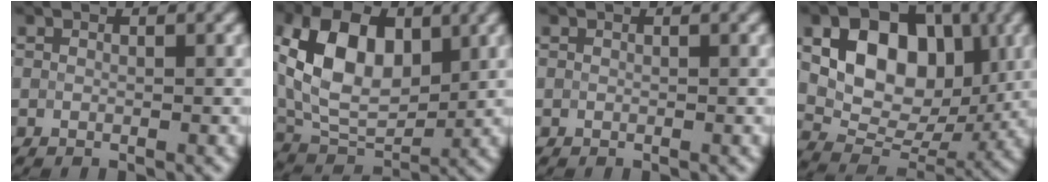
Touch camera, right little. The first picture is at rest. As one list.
[{"total": 10.3, "force": [2.6, 6.3, 7.7], "torque": [-0.158, 0.014, 0.043]}, {"total": 0.0}, {"total": 11.1, "force": [3.0, 7.7, 7.4], "torque": [-0.122, 0.001, 0.047]}]